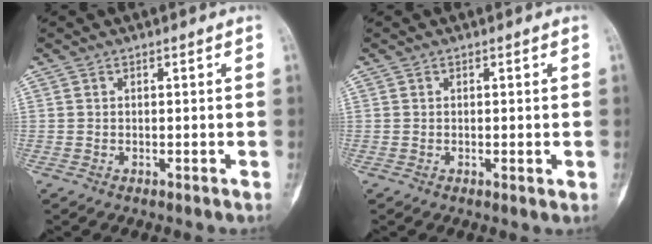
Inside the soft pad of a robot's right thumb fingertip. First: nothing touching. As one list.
[{"total": 1.0, "force": [-0.1, 0.4, 0.9], "torque": [-0.013, -0.003, 0.000]}]